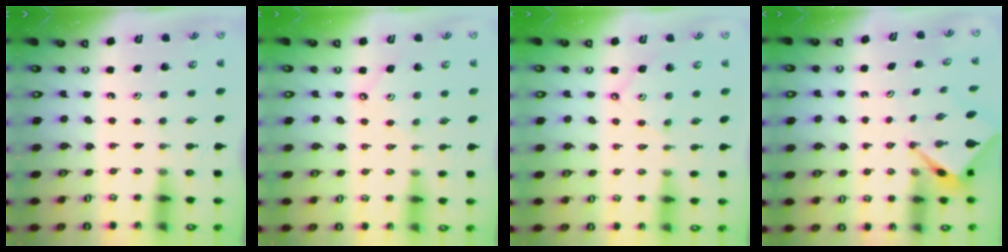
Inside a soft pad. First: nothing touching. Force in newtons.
{"total": 2.6, "press": 2.6, "slide": 0.2}
{"total": 2.3, "press": 2.3, "slide": 0.2}
{"total": 2.6, "press": 2.6, "slide": 0.1}